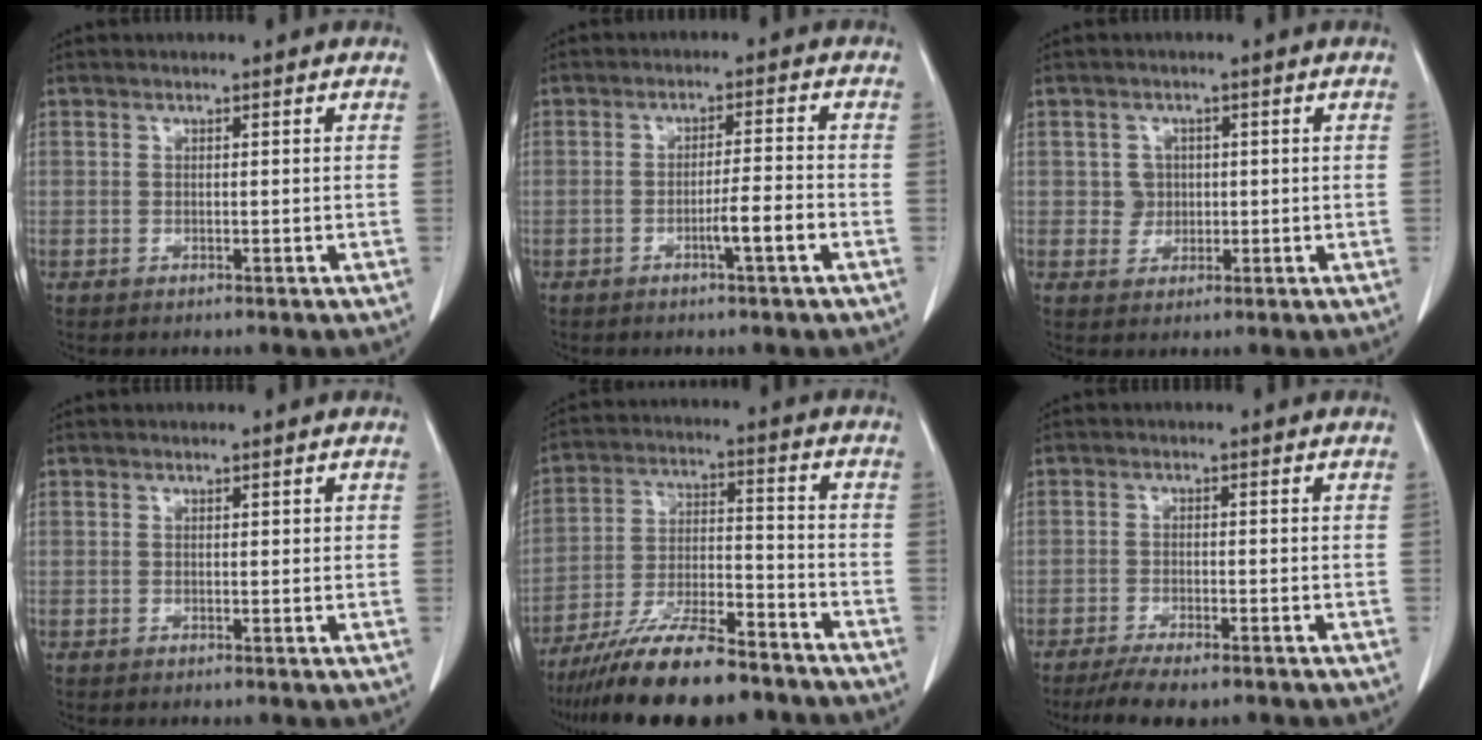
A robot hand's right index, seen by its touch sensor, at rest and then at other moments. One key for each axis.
{"total": 4.4, "fx": -2.0, "fy": -0.2, "fz": 4.0, "tx": -0.060, "ty": -0.003, "tz": -0.033}
{"total": 2.7, "fx": 0.3, "fy": 2.7, "fz": 0.4, "tx": 0.001, "ty": 0.005, "tz": 0.007}
{"total": 0.7, "fx": 0.2, "fy": 0.3, "fz": 0.6, "tx": -0.005, "ty": 0.002, "tz": 0.004}
{"total": 16.6, "fx": -13.6, "fy": 3.0, "fz": 8.9, "tx": -0.166, "ty": -0.007, "tz": -0.234}
{"total": 5.2, "fx": -4.1, "fy": 1.1, "fz": 3.0, "tx": -0.048, "ty": -0.010, "tz": -0.067}